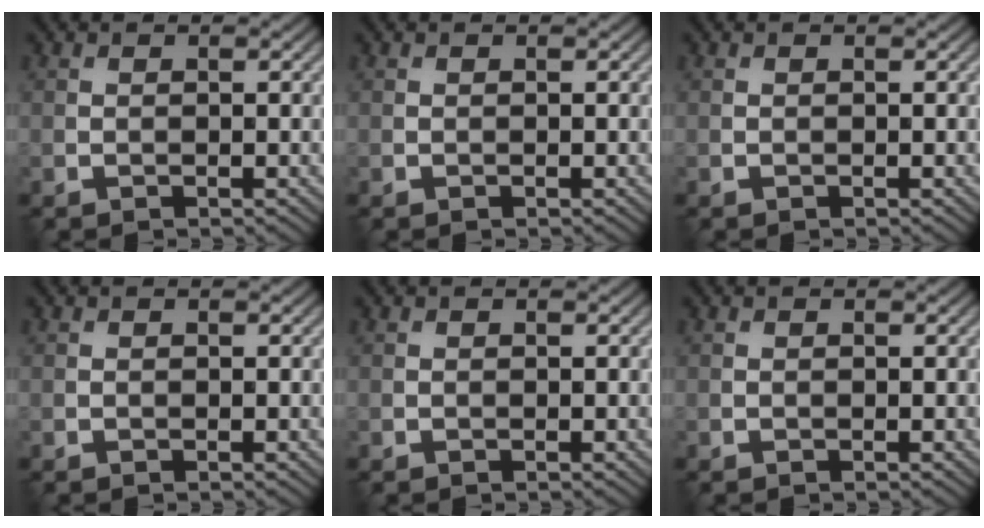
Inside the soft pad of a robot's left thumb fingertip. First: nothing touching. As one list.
[{"total": 0.0}, {"total": 0.0}, {"total": 0.0}, {"total": 0.0}, {"total": 0.0}]